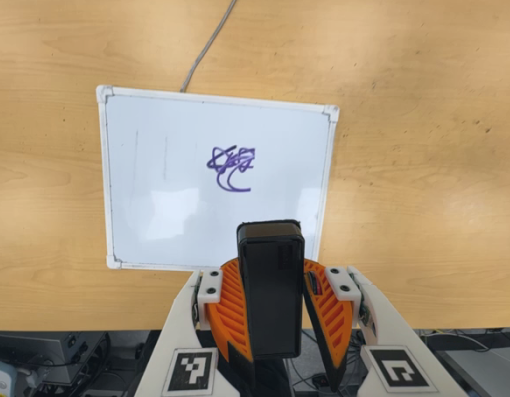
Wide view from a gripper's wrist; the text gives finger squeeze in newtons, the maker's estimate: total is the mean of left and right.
{"total": 9.6, "left": 10.0, "right": 9.2}